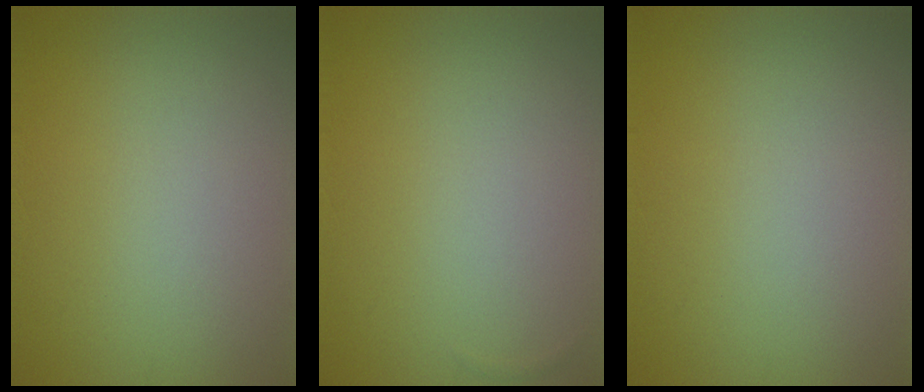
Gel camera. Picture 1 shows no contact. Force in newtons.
{"total": 0.0}
{"total": 0.0}